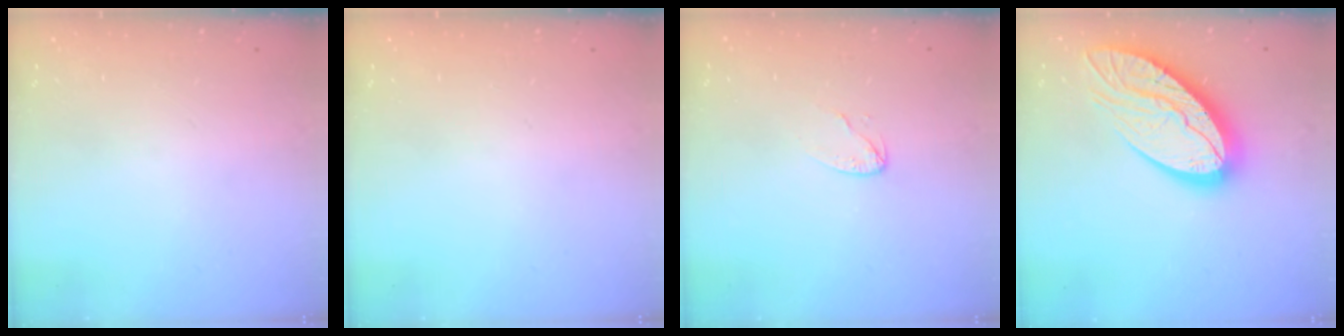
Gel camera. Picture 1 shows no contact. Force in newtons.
{"total": 0.0}
{"total": 3.4, "press": 3.4, "slide": 0.2}
{"total": 20.2, "press": 20.1, "slide": 1.8}